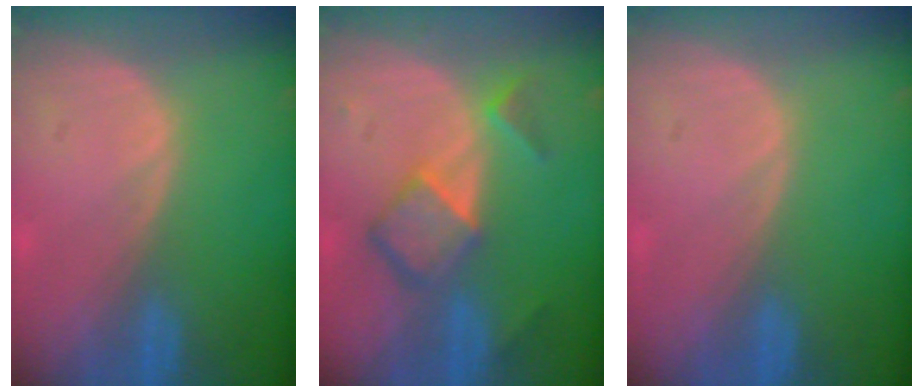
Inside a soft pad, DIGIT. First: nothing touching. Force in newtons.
{"total": 6.8, "press": 5.9, "slide": 3.5}
{"total": 0.0}